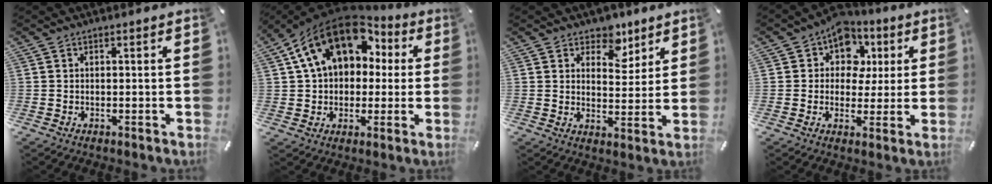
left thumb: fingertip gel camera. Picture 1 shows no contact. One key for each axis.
{"total": 17.7, "fx": 6.4, "fy": 12.8, "fz": 10.4, "tx": -0.201, "ty": -0.014, "tz": 0.115}
{"total": 7.1, "fx": 4.9, "fy": 4.8, "fz": 1.5, "tx": -0.007, "ty": -0.037, "tz": 0.084}
{"total": 8.8, "fx": 3.1, "fy": 7.6, "fz": 3.1, "tx": -0.053, "ty": -0.024, "tz": 0.055}